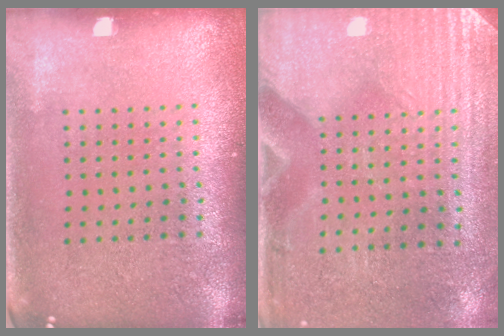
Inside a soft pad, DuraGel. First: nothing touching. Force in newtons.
{"total": 3.0, "press": 2.6, "slide": 1.5}